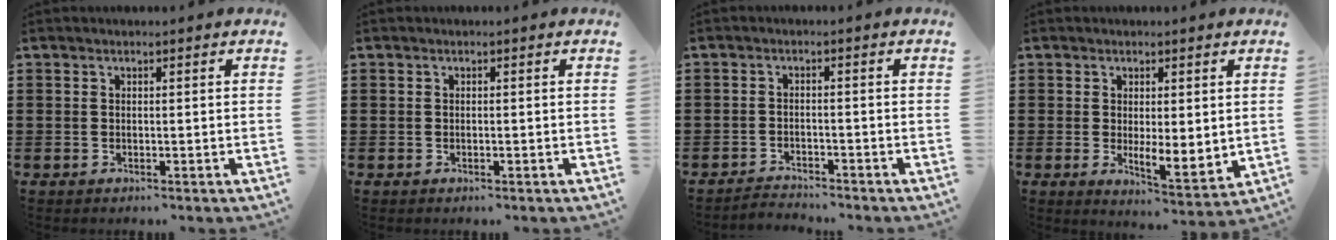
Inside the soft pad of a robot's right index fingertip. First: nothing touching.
{"total": 0.0}
{"total": 2.2, "force": [-2.2, 0.2, 0.0], "torque": [-0.007, 0.001, -0.047]}
{"total": 3.5, "force": [0.7, 1.4, 3.1], "torque": [-0.060, 0.004, 0.014]}